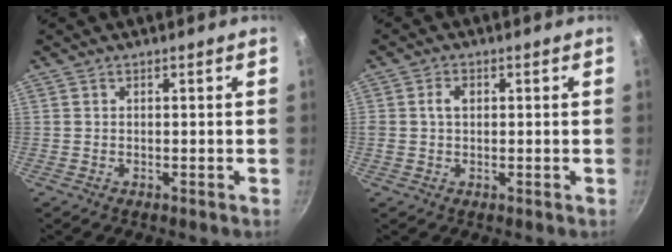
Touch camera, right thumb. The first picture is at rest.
{"total": 2.8, "force": [0.5, 1.9, 1.9], "torque": [-0.027, 0.004, 0.007]}